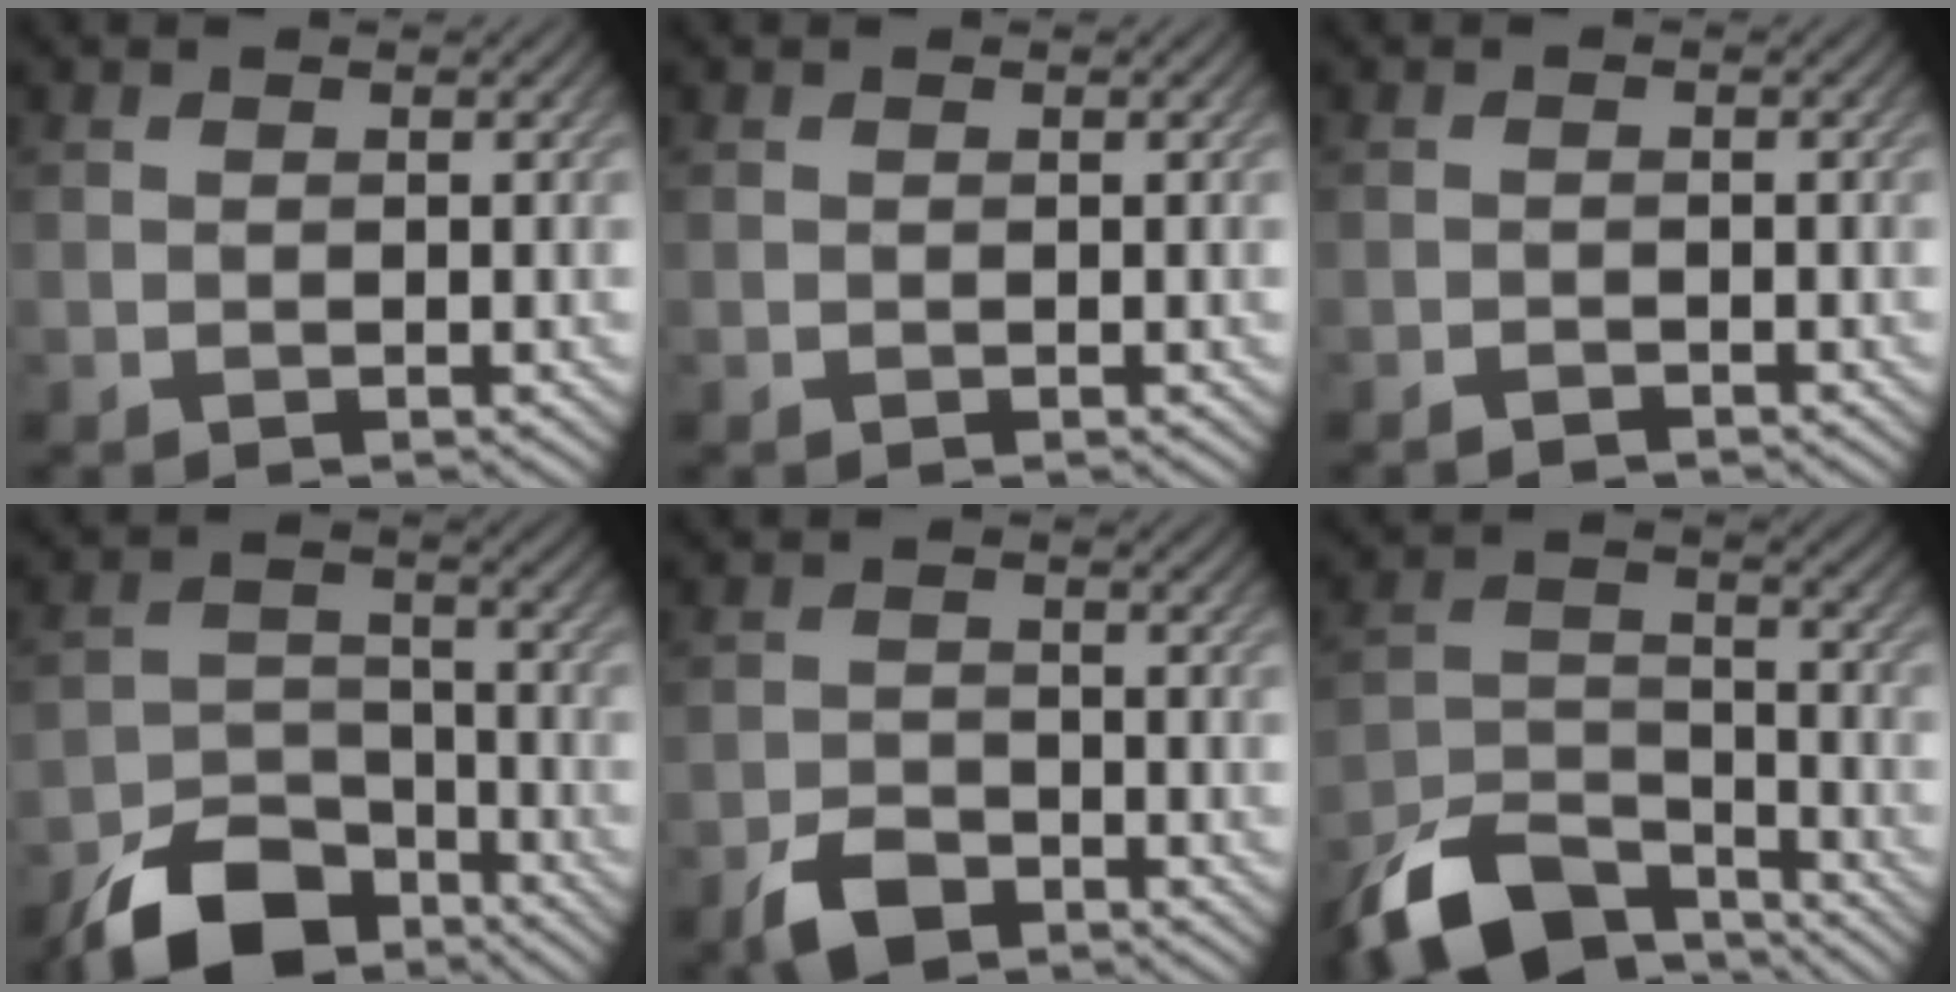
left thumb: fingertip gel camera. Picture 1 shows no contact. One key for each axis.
{"total": 0.0}
{"total": 1.1, "fx": -1.1, "fy": 0.2, "fz": 0.3, "tx": -0.004, "ty": -0.001, "tz": -0.020}
{"total": 11.0, "fx": -8.2, "fy": 5.4, "fz": 5.0, "tx": -0.100, "ty": -0.014, "tz": -0.145}
{"total": 4.2, "fx": -3.1, "fy": 2.2, "fz": 2.0, "tx": -0.039, "ty": -0.005, "tz": -0.065}
{"total": 11.9, "fx": -9.3, "fy": 4.7, "fz": 5.7, "tx": -0.115, "ty": -0.012, "tz": -0.173}